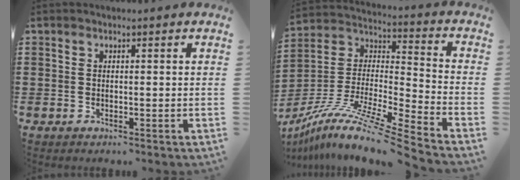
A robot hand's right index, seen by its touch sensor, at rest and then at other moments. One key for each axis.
{"total": 11.4, "fx": -9.4, "fy": -0.3, "fz": 6.4, "tx": -0.128, "ty": -0.009, "tz": -0.189}